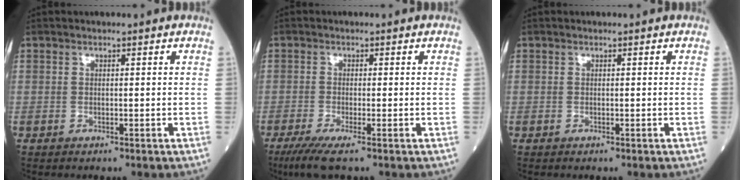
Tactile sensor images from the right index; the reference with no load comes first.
{"total": 4.3, "force": [-2.7, 0.3, 3.4], "torque": [-0.067, -0.015, -0.053]}
{"total": 0.0}